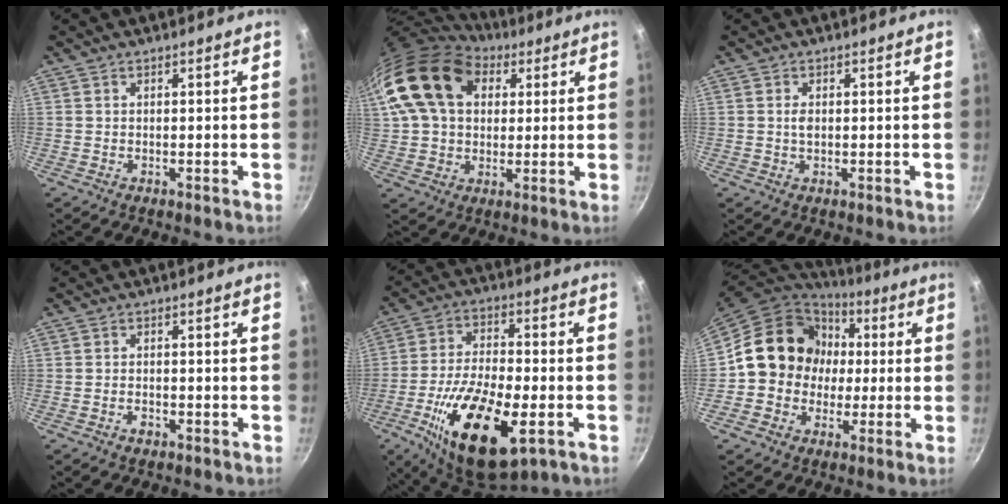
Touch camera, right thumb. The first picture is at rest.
{"total": 20.4, "force": [6.9, 14.2, 12.9], "torque": [-0.230, 0.013, 0.116]}
{"total": 1.4, "force": [0.1, 0.9, 1.1], "torque": [-0.019, 0.001, 0.000]}
{"total": 1.8, "force": [-1.0, 1.0, 1.1], "torque": [-0.020, 0.010, -0.018]}
{"total": 22.2, "force": [-7.8, 9.6, 18.4], "torque": [-0.321, 0.013, -0.130]}
{"total": 15.6, "force": [0.9, 14.1, 6.7], "torque": [-0.073, 0.029, 0.003]}